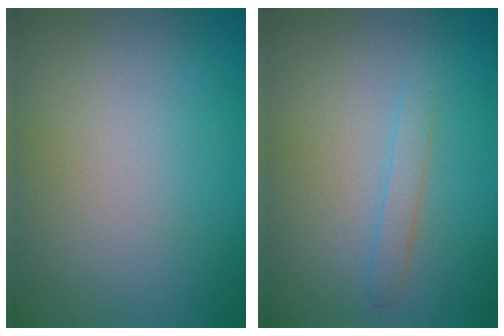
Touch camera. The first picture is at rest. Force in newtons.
{"total": 1.3, "press": 1.3, "slide": 0.1}